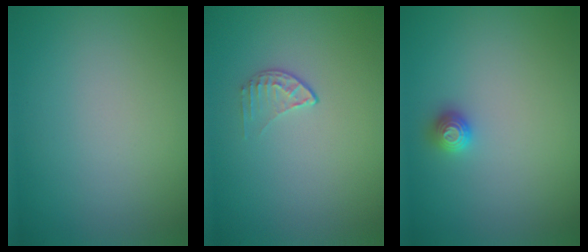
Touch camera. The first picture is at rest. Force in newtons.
{"total": 1.1, "press": 0.7, "slide": 0.9}
{"total": 1.1, "press": 1.1, "slide": 0.2}